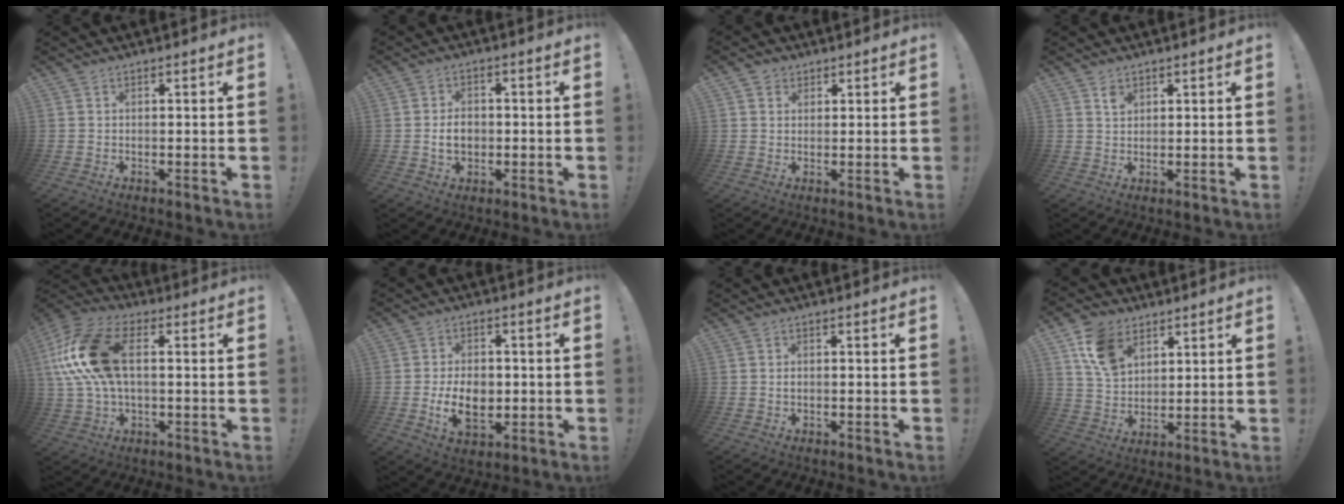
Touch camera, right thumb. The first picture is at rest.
{"total": 5.5, "force": [-0.8, 4.2, 3.5], "torque": [-0.052, 0.004, -0.017]}
{"total": 2.6, "force": [1.4, 2.1, 0.4], "torque": [-0.001, -0.006, 0.025]}
{"total": 2.7, "force": [1.7, 1.9, 1.1], "torque": [-0.009, -0.007, 0.029]}
{"total": 18.9, "force": [2.9, 10.6, 15.4], "torque": [-0.300, 0.006, 0.055]}
{"total": 10.5, "force": [-2.0, 7.0, 7.5], "torque": [-0.122, -0.004, -0.037]}
{"total": 0.6, "force": [-0.5, 0.3, 0.3], "torque": [-0.009, 0.004, -0.009]}
{"total": 12.1, "force": [6.5, 8.3, 5.9], "torque": [-0.106, -0.017, 0.129]}